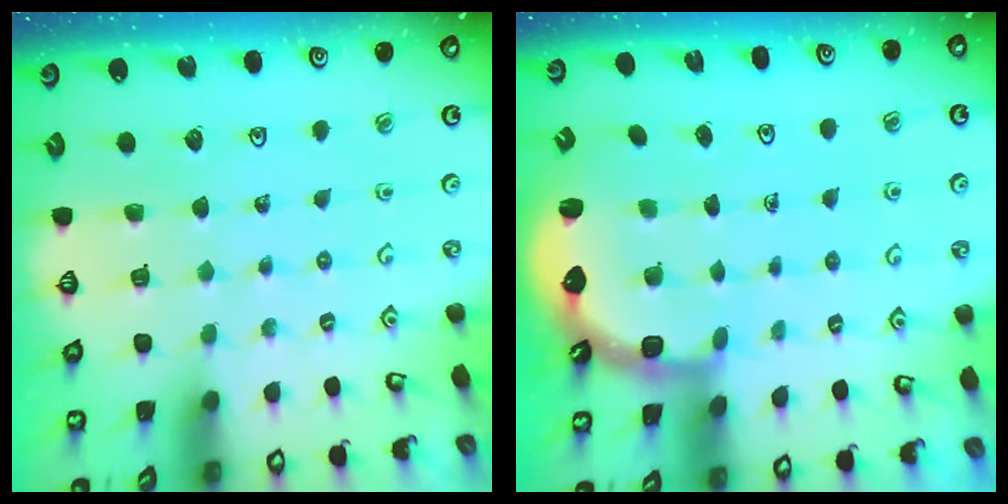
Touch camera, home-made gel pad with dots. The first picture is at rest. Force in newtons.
{"total": 2.8, "press": 2.0, "slide": 2.0}